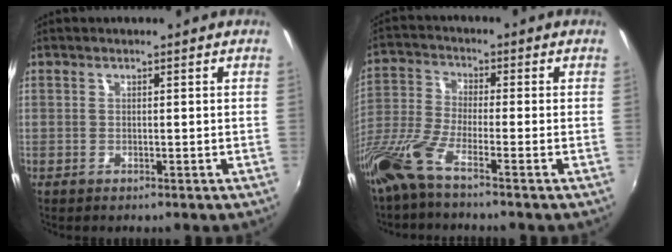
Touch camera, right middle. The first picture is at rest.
{"total": 9.3, "force": [-6.5, 0.6, 6.5], "torque": [-0.147, -0.020, -0.133]}